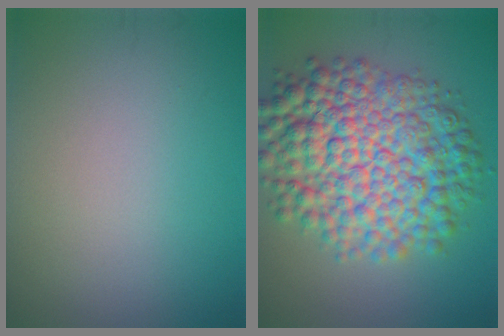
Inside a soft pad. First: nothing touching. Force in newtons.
{"total": 11.6, "press": 11.6, "slide": 0.2}